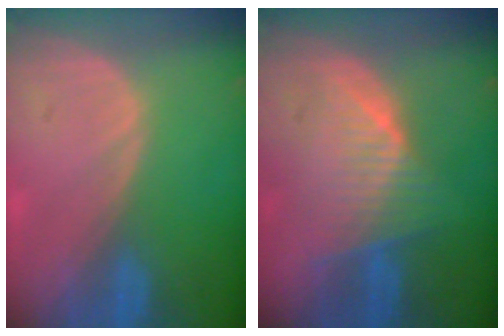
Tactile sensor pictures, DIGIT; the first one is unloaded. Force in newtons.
{"total": 7.4, "press": 6.7, "slide": 3.2}